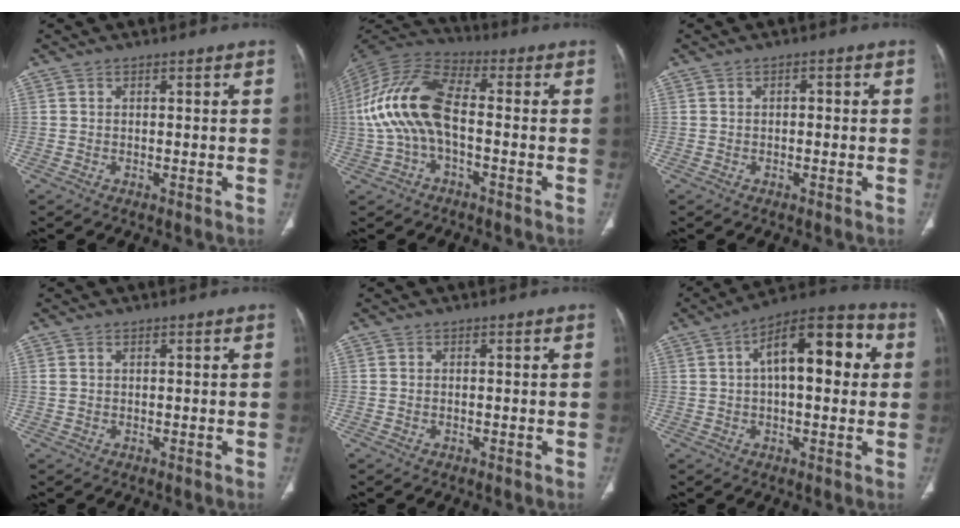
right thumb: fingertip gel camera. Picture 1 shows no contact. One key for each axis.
{"total": 15.7, "fx": -1.3, "fy": 8.0, "fz": 13.4, "tx": -0.285, "ty": 0.037, "tz": -0.031}
{"total": 1.2, "fx": 0.1, "fy": 0.8, "fz": 0.9, "tx": -0.011, "ty": 0.006, "tz": -0.002}
{"total": 1.3, "fx": 0.6, "fy": 0.8, "fz": 0.8, "tx": -0.021, "ty": 0.005, "tz": 0.018}
{"total": 0.0}
{"total": 16.5, "fx": 3.5, "fy": 7.4, "fz": 14.3, "tx": -0.187, "ty": 0.032, "tz": 0.044}